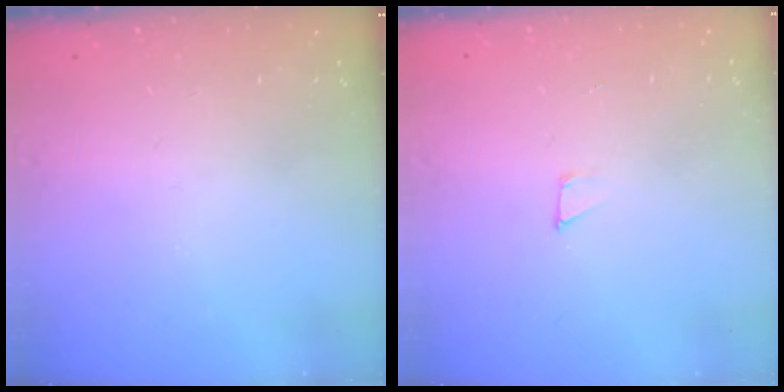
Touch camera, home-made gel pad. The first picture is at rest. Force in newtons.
{"total": 3.2, "press": 3.2, "slide": 0.2}